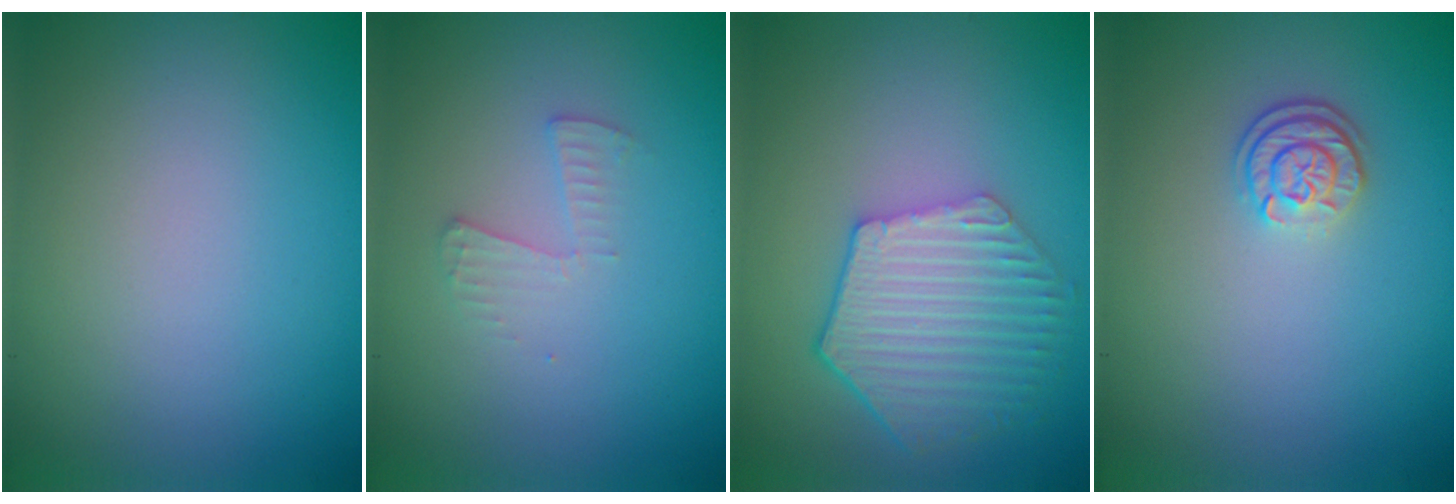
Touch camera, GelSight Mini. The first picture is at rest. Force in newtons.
{"total": 1.4, "press": 1.4, "slide": 0.1}
{"total": 5.9, "press": 4.6, "slide": 3.7}
{"total": 2.4, "press": 1.9, "slide": 1.5}